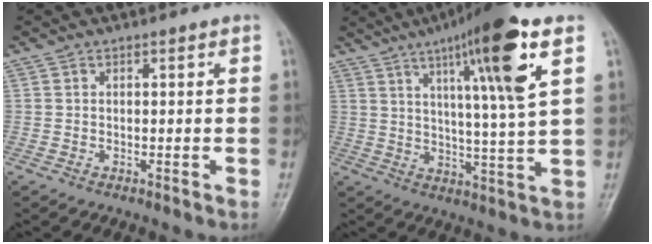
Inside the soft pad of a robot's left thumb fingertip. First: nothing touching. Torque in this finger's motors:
{"motor_torque": [0.57, 0.74, 1.82, -0.94, 0.46]}